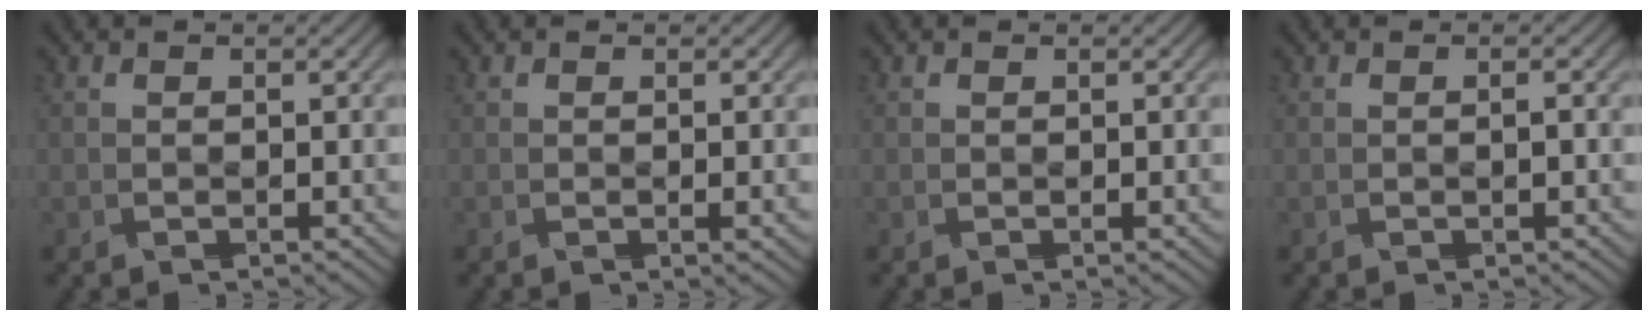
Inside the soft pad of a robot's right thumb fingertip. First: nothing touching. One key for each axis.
{"total": 1.1, "fx": -0.1, "fy": 0.2, "fz": 1.1, "tx": -0.017, "ty": -0.005, "tz": -0.002}
{"total": 0.0}
{"total": 0.7, "fx": 0.0, "fy": 0.1, "fz": 0.7, "tx": -0.010, "ty": 0.000, "tz": 0.000}